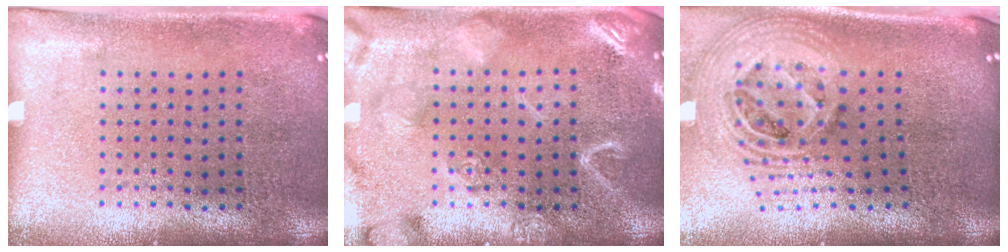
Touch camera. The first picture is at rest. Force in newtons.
{"total": 4.0, "press": 4.0, "slide": 0.5}
{"total": 2.6, "press": 1.8, "slide": 1.9}